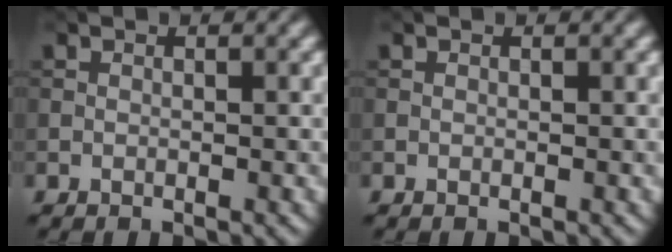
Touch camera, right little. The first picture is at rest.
{"total": 0.0}